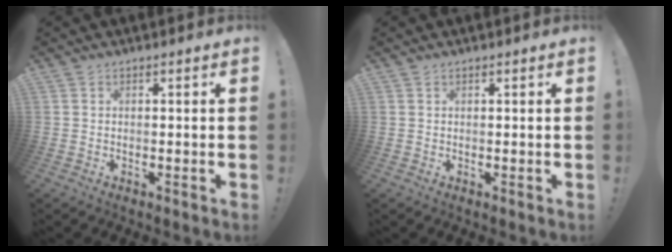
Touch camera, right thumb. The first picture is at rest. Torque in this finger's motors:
{"motor_torque": [-0.04, 0.13, -0.10, 0.14, 0.02]}